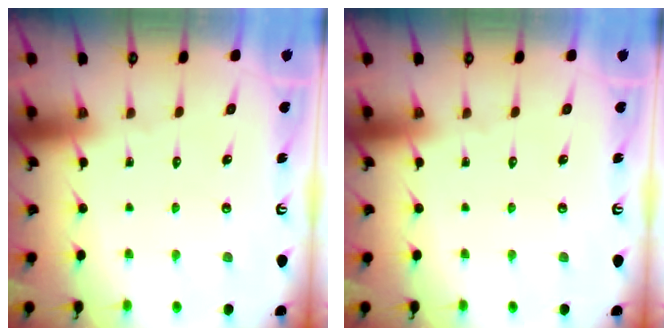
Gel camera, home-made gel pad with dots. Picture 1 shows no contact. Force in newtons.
{"total": 0.0}